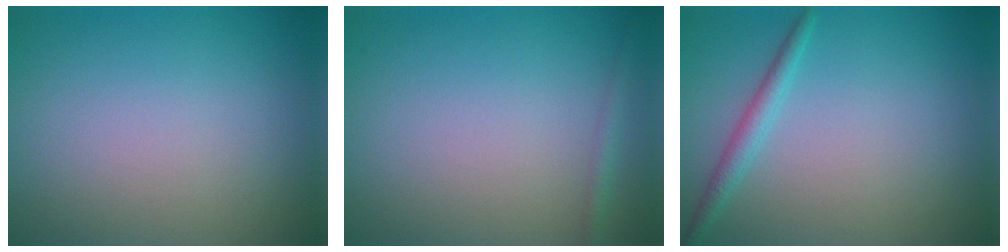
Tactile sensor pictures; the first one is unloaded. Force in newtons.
{"total": 1.1, "press": 1.1, "slide": 0.1}
{"total": 1.7, "press": 1.7, "slide": 0.1}